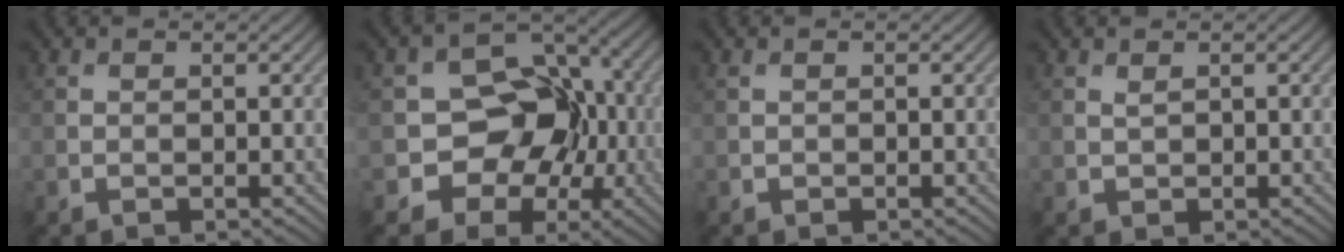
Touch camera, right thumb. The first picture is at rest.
{"total": 9.7, "force": [-2.0, 7.8, 5.3], "torque": [-0.067, -0.001, -0.058]}
{"total": 0.6, "force": [0.0, 0.5, 0.3], "torque": [-0.009, 0.001, 0.001]}
{"total": 0.9, "force": [0.3, 0.6, 0.6], "torque": [-0.016, -0.002, 0.011]}